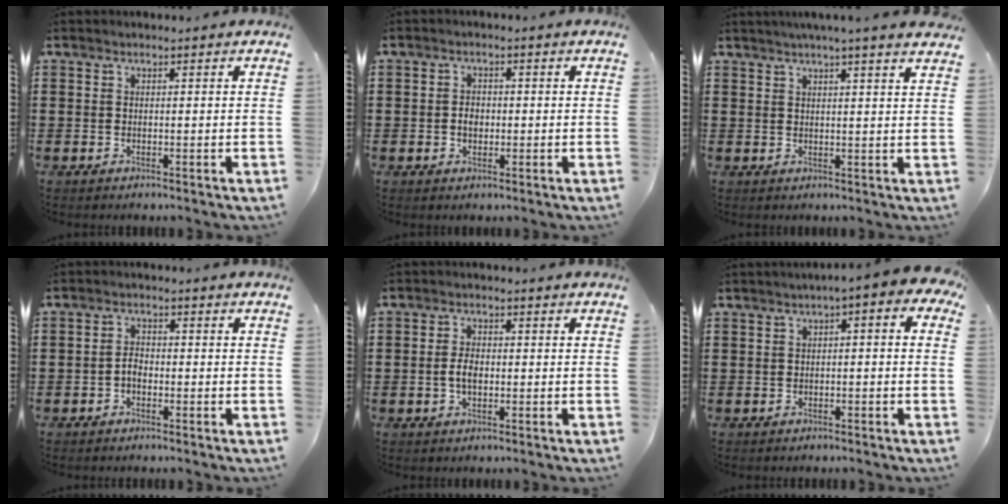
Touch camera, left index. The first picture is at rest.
{"total": 2.2, "force": [-0.3, 1.6, 1.5], "torque": [-0.032, 0.004, -0.006]}
{"total": 3.1, "force": [2.6, -0.7, 1.4], "torque": [-0.033, -0.006, 0.047]}
{"total": 2.1, "force": [-0.9, 1.2, 1.5], "torque": [-0.038, 0.002, -0.021]}
{"total": 3.0, "force": [-0.3, 1.5, 2.6], "torque": [-0.057, 0.001, -0.008]}
{"total": 2.1, "force": [-1.2, 0.5, 1.7], "torque": [-0.033, 0.002, -0.026]}